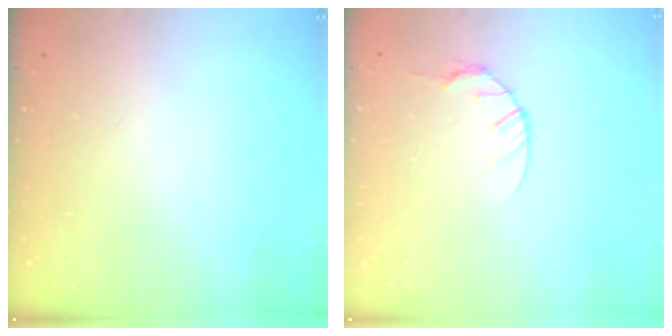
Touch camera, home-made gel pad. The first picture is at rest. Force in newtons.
{"total": 4.6, "press": 4.6, "slide": 0.6}